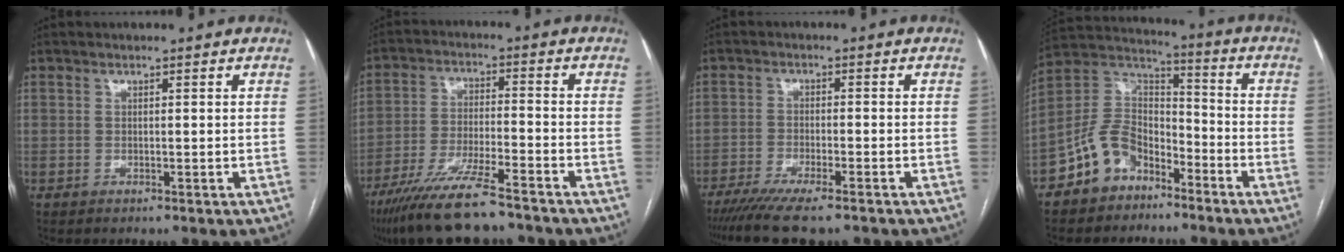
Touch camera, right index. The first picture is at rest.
{"total": 13.2, "force": [-10.3, 1.7, 8.0], "torque": [-0.148, -0.032, -0.178]}
{"total": 10.0, "force": [-8.0, 1.4, 5.9], "torque": [-0.087, -0.020, -0.125]}
{"total": 10.4, "force": [-6.6, 6.6, 4.7], "torque": [-0.102, 0.034, -0.130]}